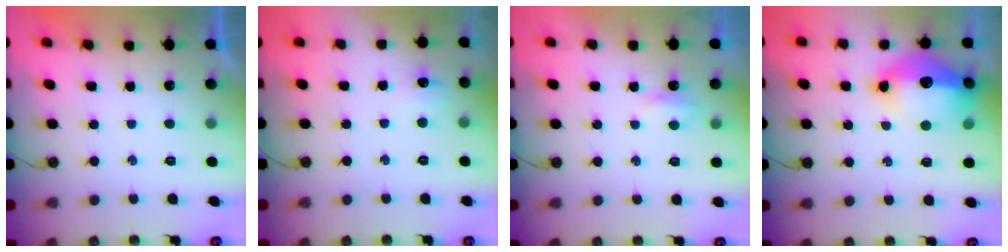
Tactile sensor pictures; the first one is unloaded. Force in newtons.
{"total": 5.9, "press": 5.8, "slide": 0.7}
{"total": 2.9, "press": 2.8, "slide": 0.6}
{"total": 22.0, "press": 18.1, "slide": 12.6}